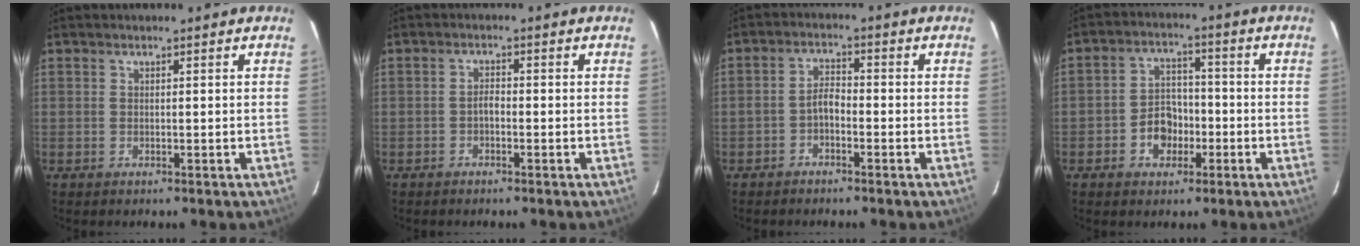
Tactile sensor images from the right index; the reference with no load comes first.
{"total": 1.5, "force": [-0.8, 0.6, 1.0], "torque": [-0.019, 0.006, -0.017]}
{"total": 2.9, "force": [-1.8, 1.3, 1.9], "torque": [-0.041, 0.012, -0.035]}
{"total": 6.8, "force": [-2.8, 5.3, 3.3], "torque": [-0.067, 0.021, -0.038]}